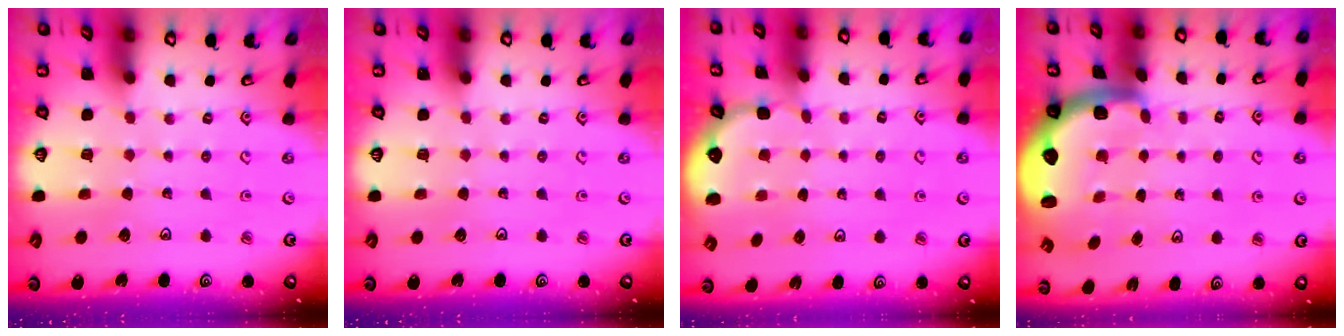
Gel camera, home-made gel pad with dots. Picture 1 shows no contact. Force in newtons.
{"total": 0.0}
{"total": 1.8, "press": 1.0, "slide": 1.4}
{"total": 2.8, "press": 2.5, "slide": 1.4}